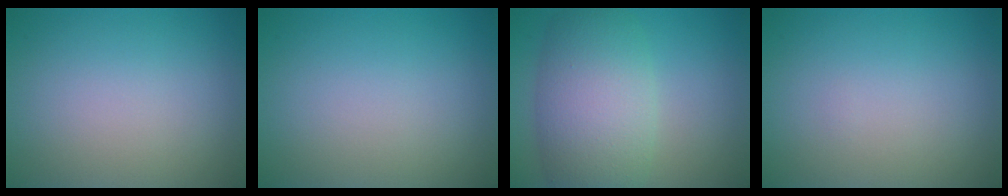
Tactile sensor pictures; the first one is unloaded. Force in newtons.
{"total": 0.0}
{"total": 7.9, "press": 7.9, "slide": 0.1}
{"total": 0.0}